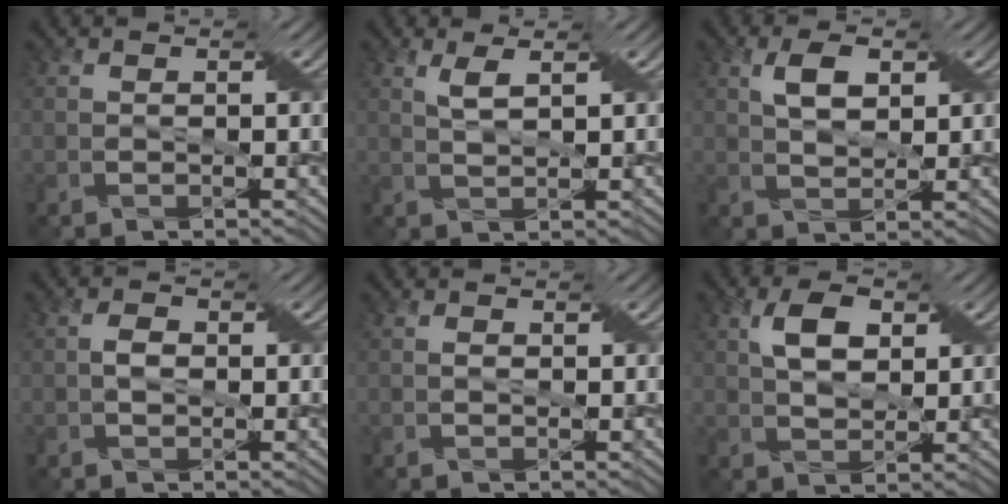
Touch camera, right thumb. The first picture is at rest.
{"total": 2.2, "force": [1.5, -0.1, 1.6], "torque": [-0.039, 0.005, 0.027]}
{"total": 3.8, "force": [1.8, 1.6, 2.9], "torque": [-0.057, 0.007, 0.033]}
{"total": 1.6, "force": [-0.1, 1.1, 1.1], "torque": [-0.021, 0.002, -0.004]}
{"total": 0.6, "force": [0.0, 0.4, 0.4], "torque": [-0.006, 0.000, 0.000]}
{"total": 4.6, "force": [1.9, 2.4, 3.4], "torque": [-0.068, 0.008, 0.031]}